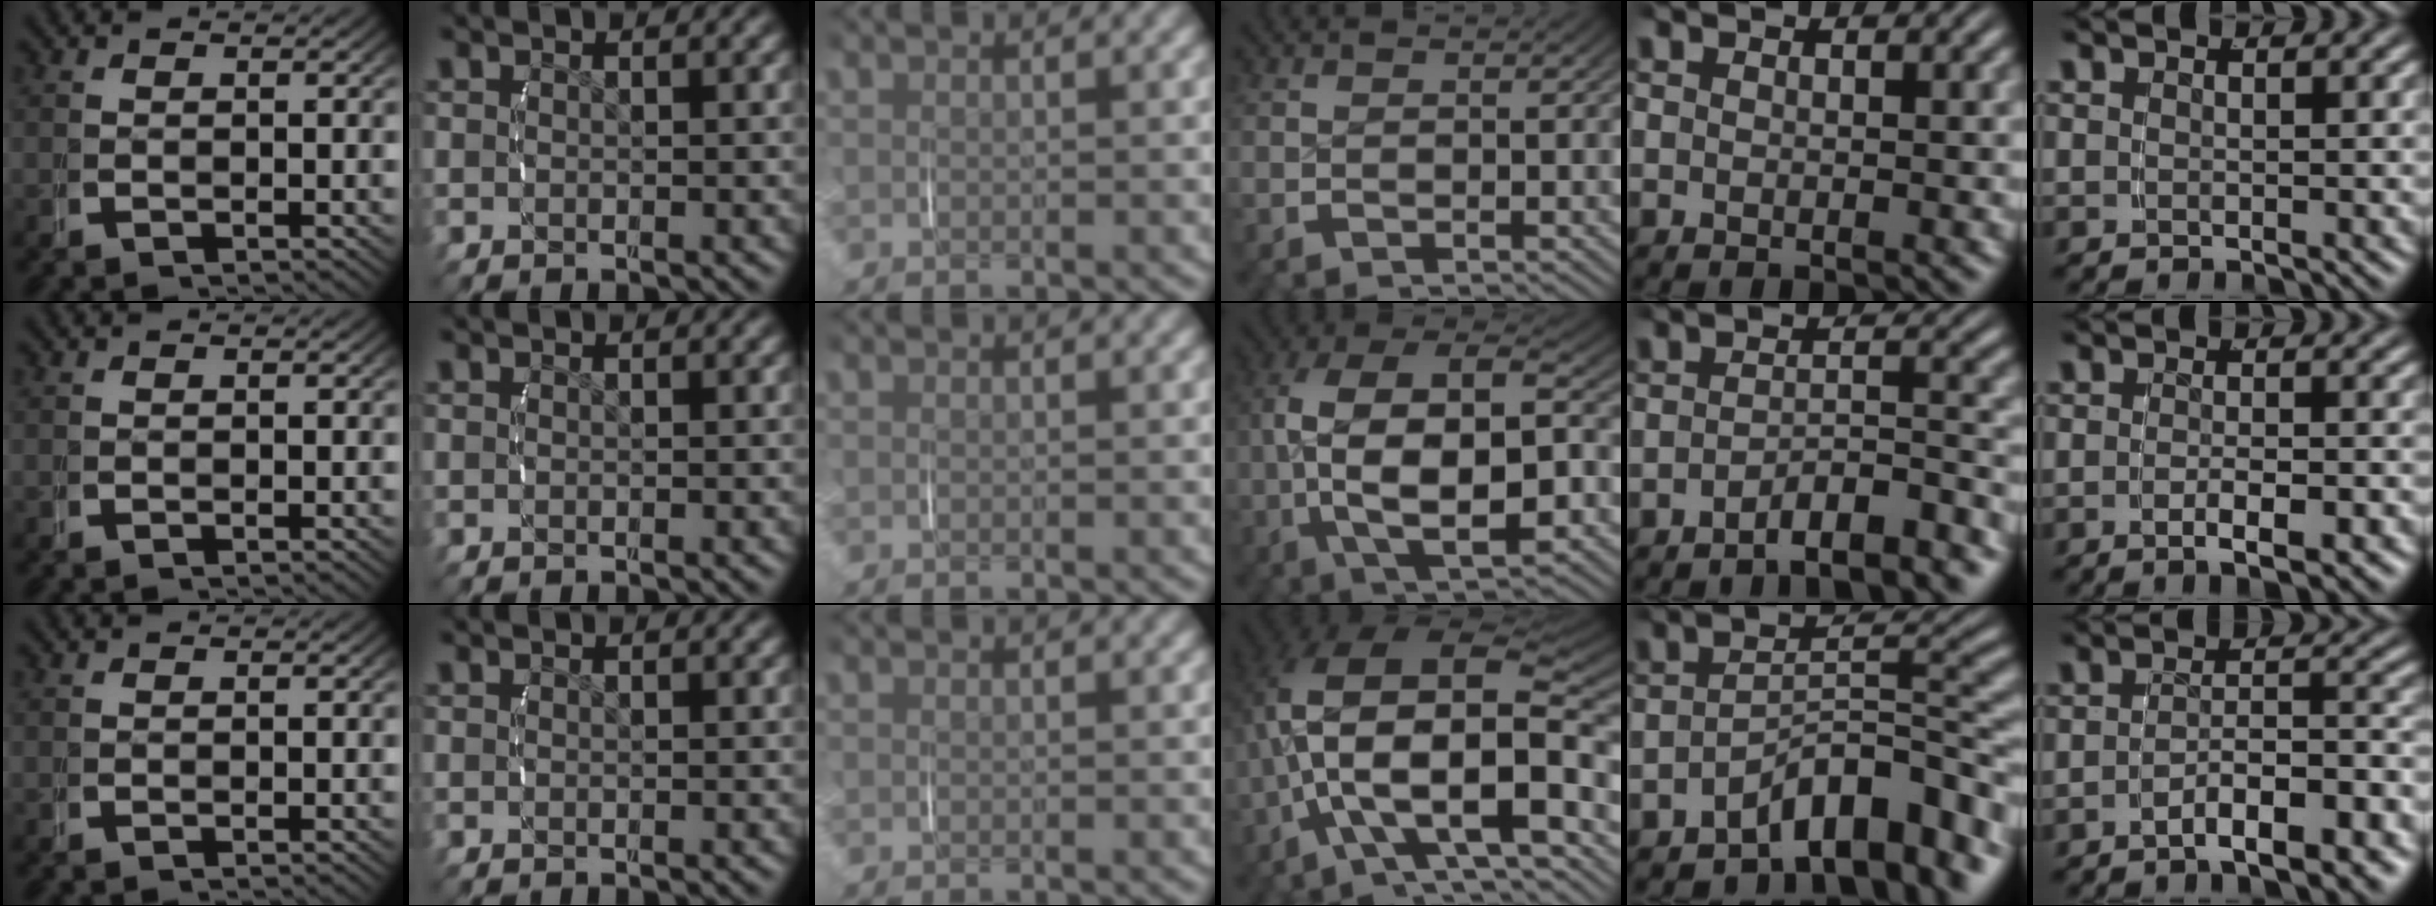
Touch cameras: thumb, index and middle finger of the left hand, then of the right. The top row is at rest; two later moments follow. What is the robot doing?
{"motion": "lift_and_place", "object": "toothpaste"}